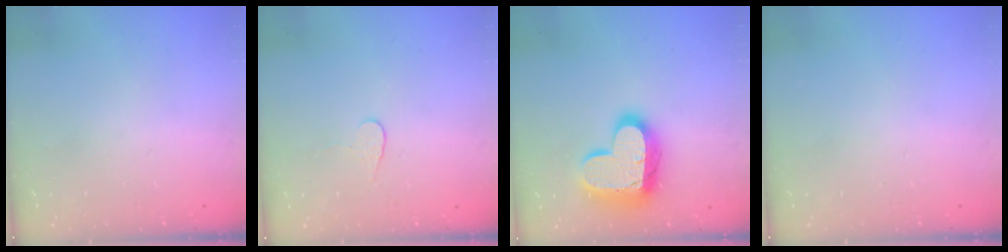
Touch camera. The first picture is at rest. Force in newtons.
{"total": 3.8, "press": 3.8, "slide": 0.4}
{"total": 17.8, "press": 17.8, "slide": 1.3}
{"total": 0.0}